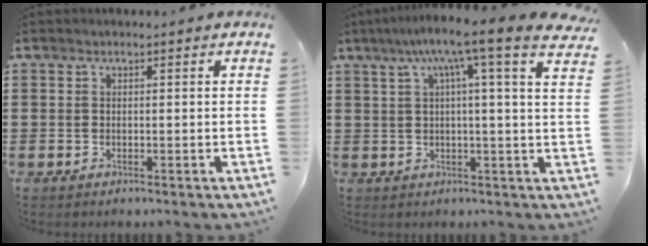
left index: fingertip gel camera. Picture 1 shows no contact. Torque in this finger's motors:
{"motor_torque": [2.14, 0.00, 0.92, 0.21]}